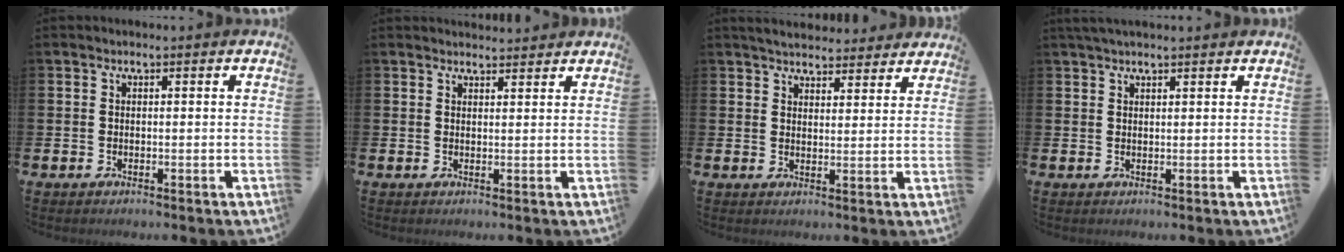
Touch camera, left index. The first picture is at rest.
{"total": 2.1, "force": [2.0, 0.2, -0.1], "torque": [0.009, -0.013, 0.035]}
{"total": 4.2, "force": [4.1, 0.7, 0.3], "torque": [-0.016, -0.021, 0.074]}
{"total": 1.9, "force": [1.7, 0.3, 0.7], "torque": [-0.016, 0.003, 0.032]}